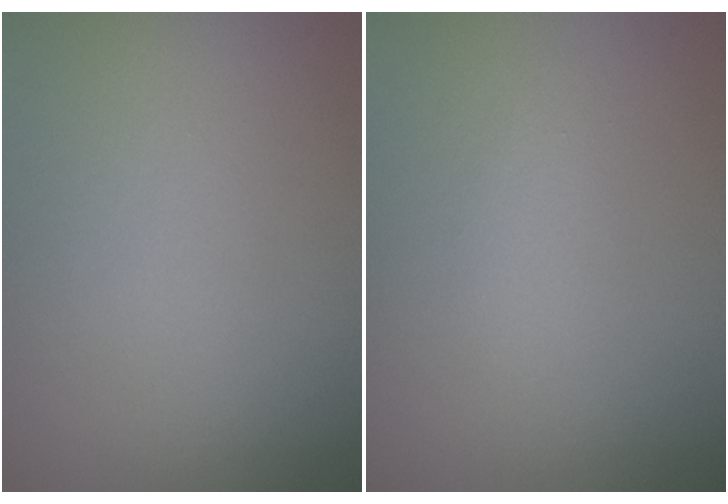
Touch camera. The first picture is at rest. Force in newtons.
{"total": 1.3, "press": 1.3, "slide": 0.0}